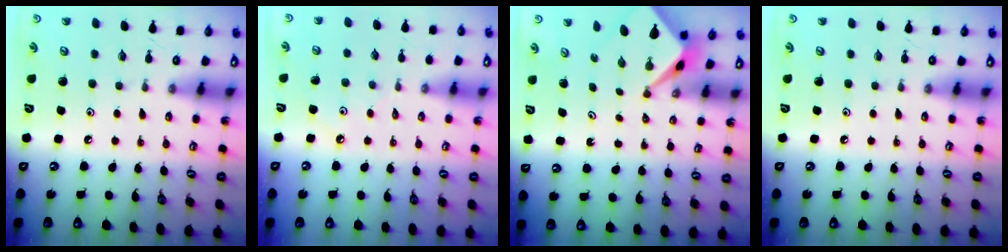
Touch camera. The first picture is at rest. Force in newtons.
{"total": 2.1, "press": 2.1, "slide": 0.4}
{"total": 2.5, "press": 2.5, "slide": 0.2}
{"total": 0.0}